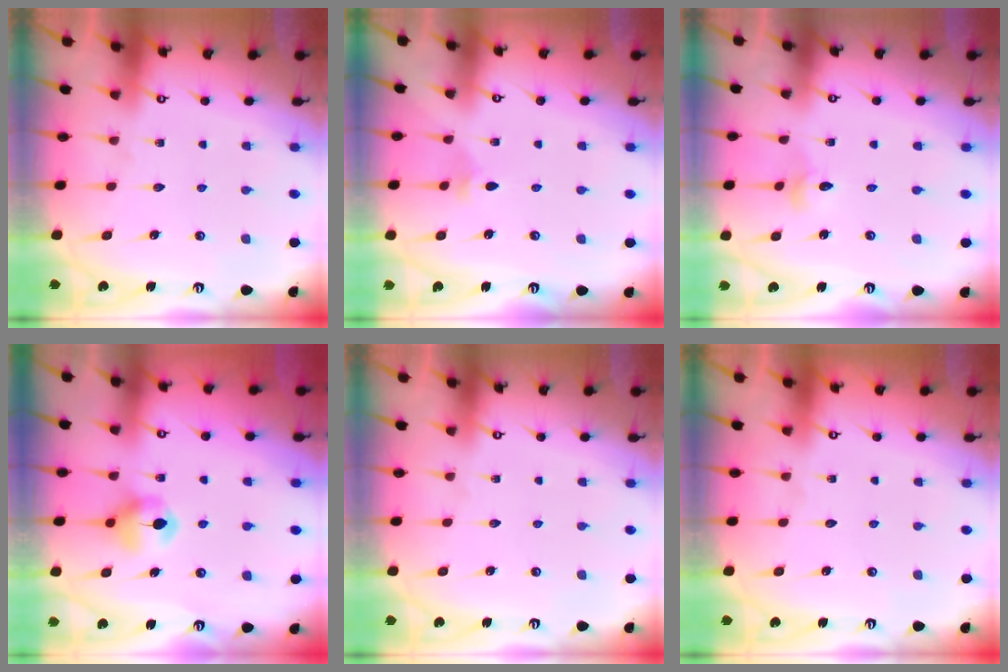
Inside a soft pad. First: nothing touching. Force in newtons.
{"total": 1.7, "press": 1.6, "slide": 0.5}
{"total": 2.8, "press": 2.8, "slide": 0.3}
{"total": 6.5, "press": 6.5, "slide": 0.7}
{"total": 0.0}
{"total": 0.0}